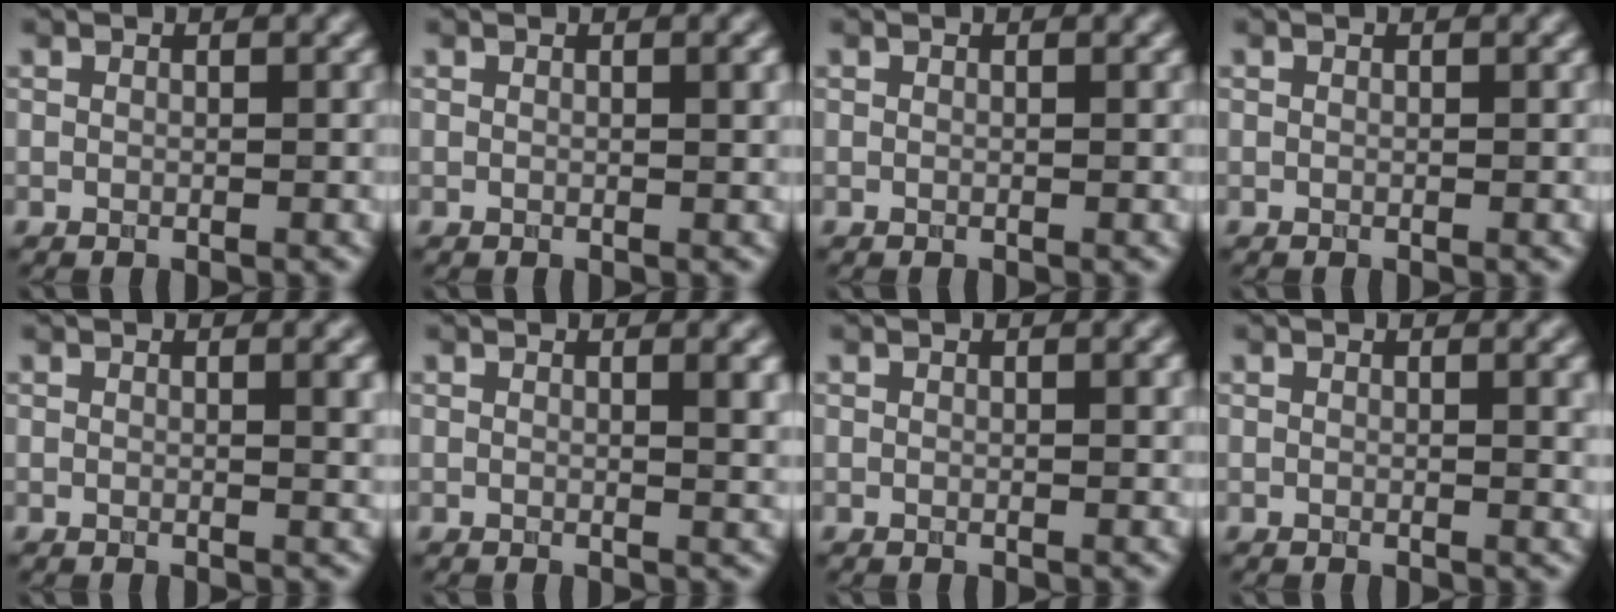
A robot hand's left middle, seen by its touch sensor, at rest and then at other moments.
{"total": 1.2, "force": [0.3, 0.3, 1.2], "torque": [-0.015, 0.002, 0.003]}
{"total": 0.0}
{"total": 0.0}
{"total": 2.1, "force": [0.5, 0.6, 1.9], "torque": [-0.016, 0.003, 0.004]}
{"total": 2.5, "force": [0.8, 0.8, 2.2], "torque": [-0.017, 0.002, 0.008]}
{"total": 0.6, "force": [0.2, 0.1, 0.5], "torque": [-0.006, 0.001, 0.001]}
{"total": 1.9, "force": [0.4, 0.5, 1.8], "torque": [-0.016, 0.001, 0.003]}